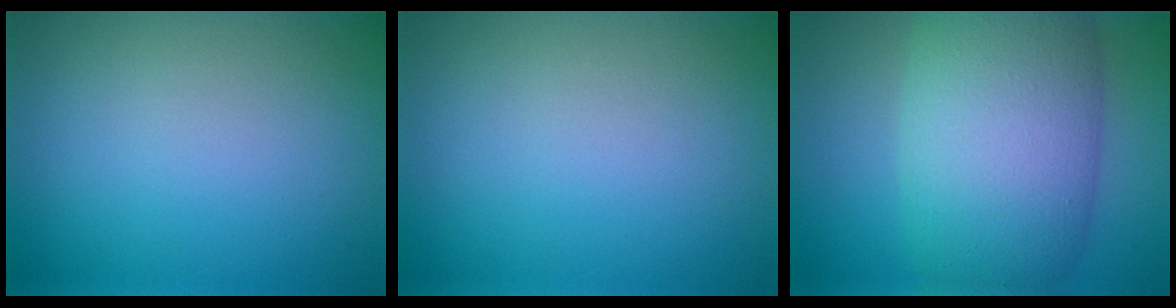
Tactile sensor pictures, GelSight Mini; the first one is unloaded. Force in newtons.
{"total": 0.0}
{"total": 11.0, "press": 11.0, "slide": 0.5}